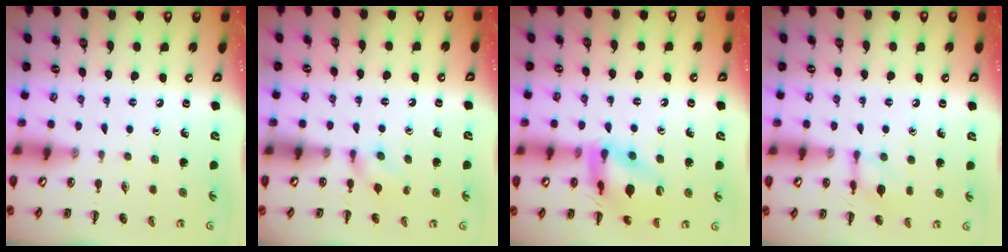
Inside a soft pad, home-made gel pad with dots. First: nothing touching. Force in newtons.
{"total": 6.0, "press": 5.6, "slide": 1.9}
{"total": 14.4, "press": 14.2, "slide": 2.0}
{"total": 7.9, "press": 7.9, "slide": 0.2}